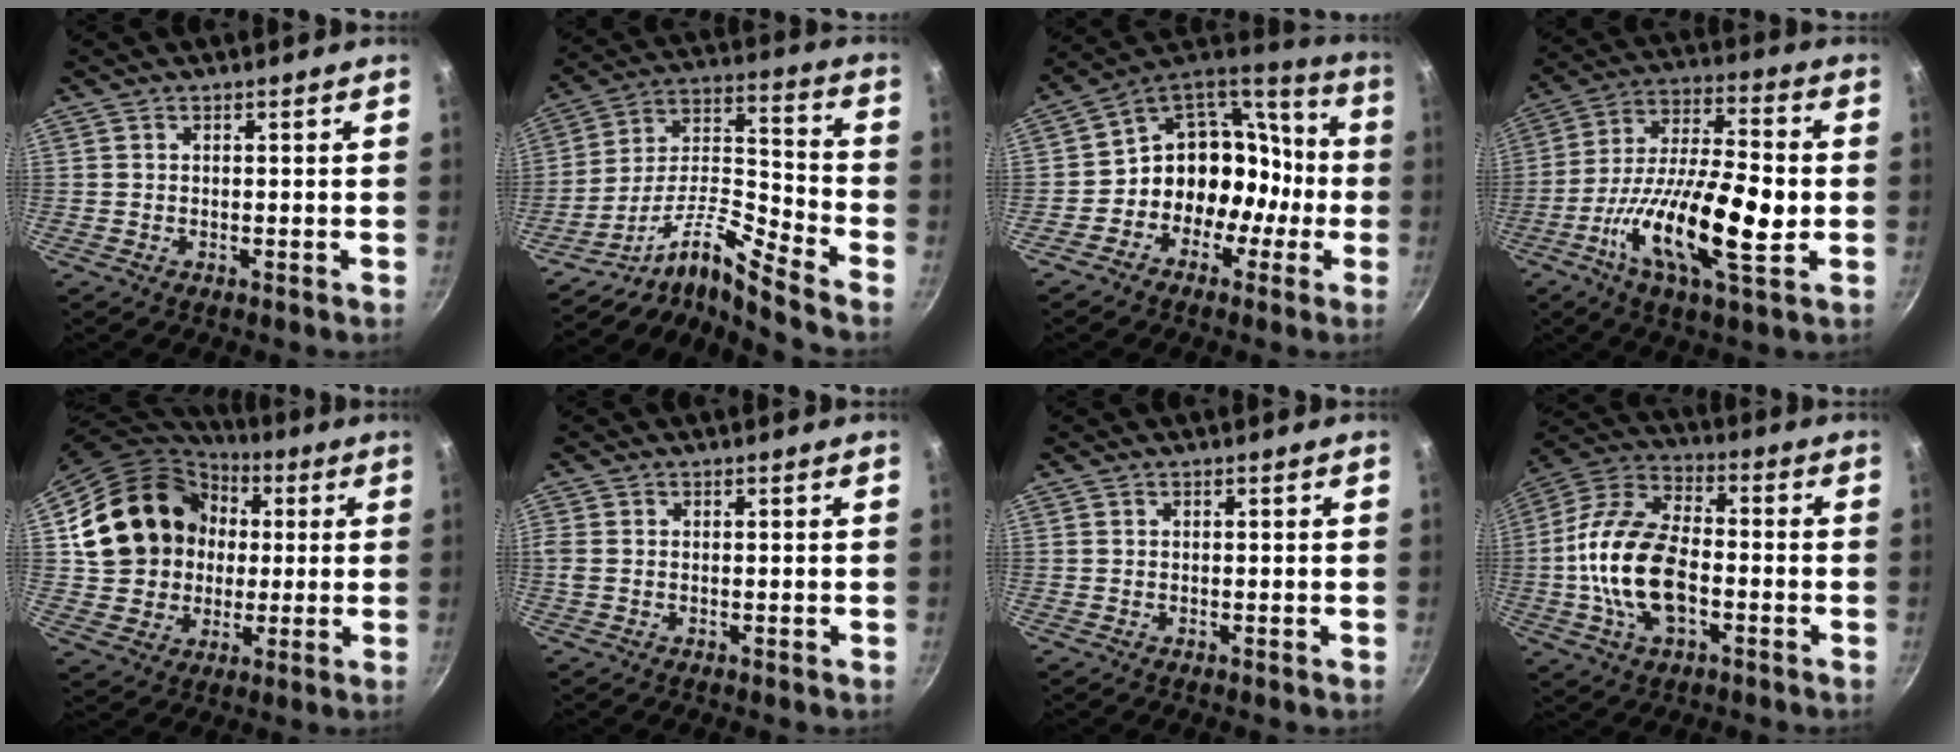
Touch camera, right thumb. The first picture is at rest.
{"total": 14.7, "force": [-10.5, 1.8, 10.1], "torque": [-0.167, 0.091, -0.211]}
{"total": 15.4, "force": [-4.0, 13.3, 6.7], "torque": [-0.035, 0.092, -0.070]}
{"total": 20.3, "force": [-4.3, 6.7, 18.6], "torque": [-0.329, 0.026, -0.085]}
{"total": 20.2, "force": [3.2, 17.4, 9.8], "torque": [-0.158, 0.035, 0.062]}
{"total": 1.3, "force": [-0.2, 0.9, 0.9], "torque": [-0.021, 0.000, -0.003]}
{"total": 0.0}
{"total": 17.6, "force": [-3.3, 9.8, 14.2], "torque": [-0.259, 0.037, -0.076]}